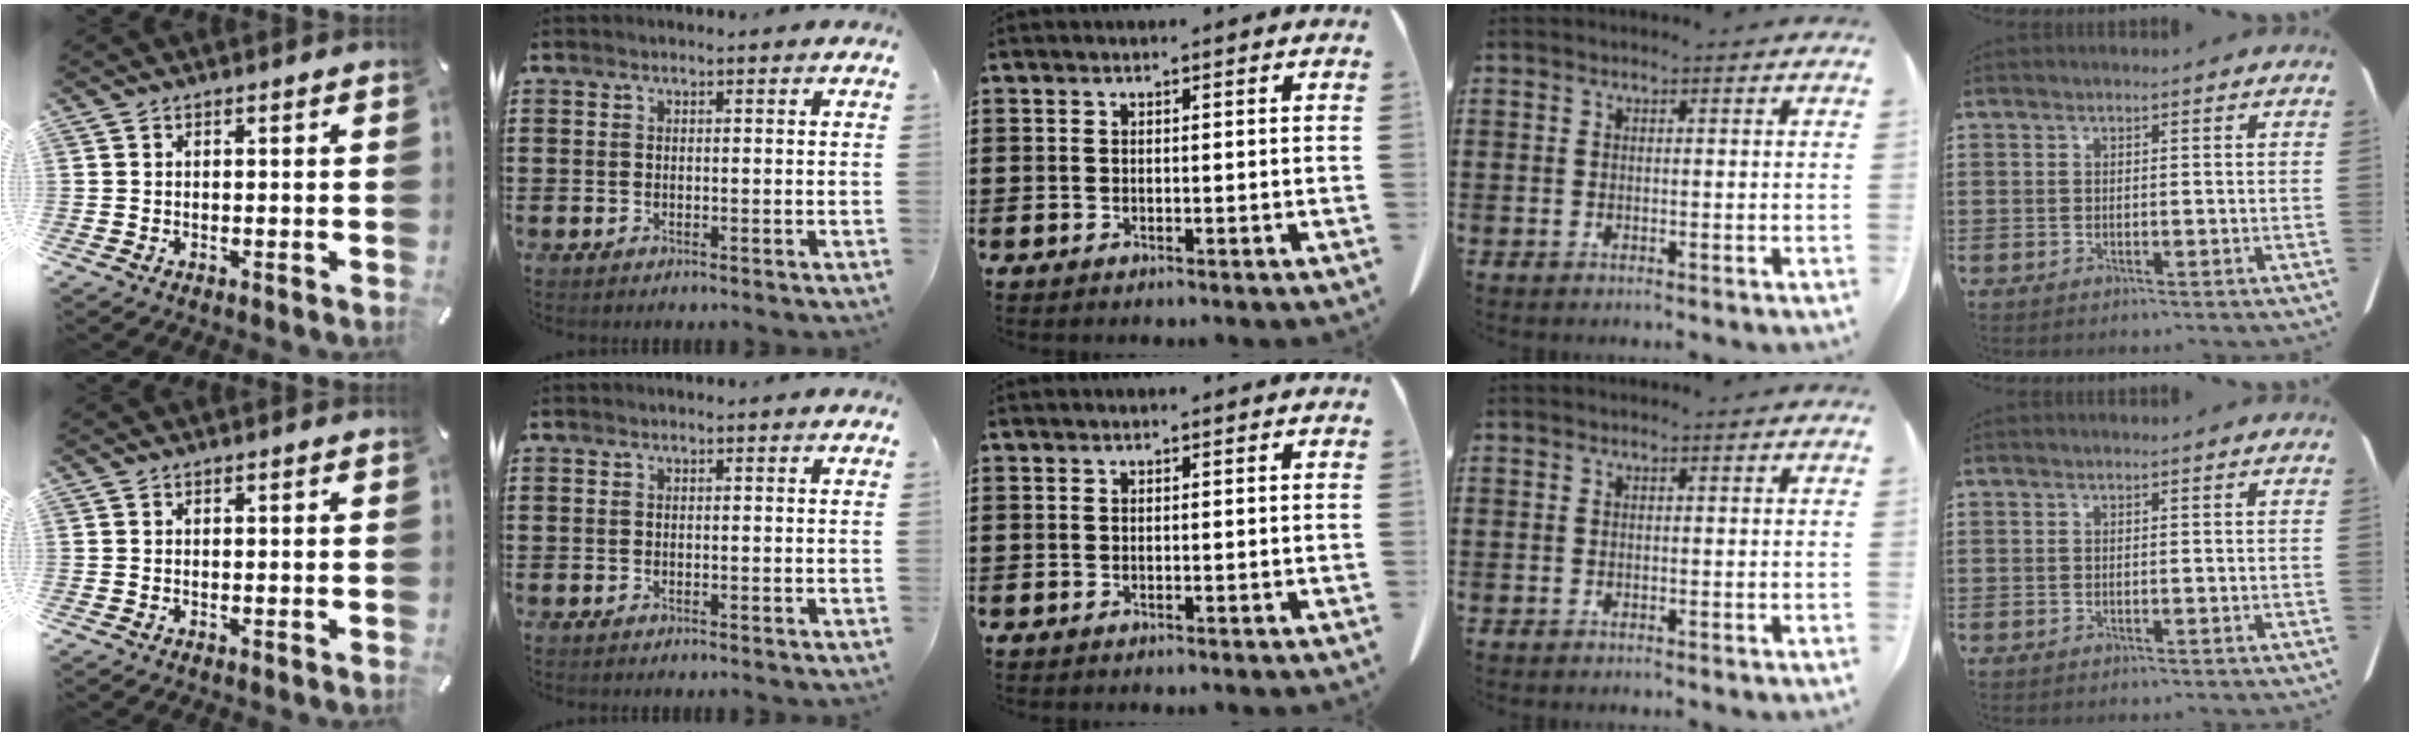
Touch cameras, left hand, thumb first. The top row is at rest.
{}